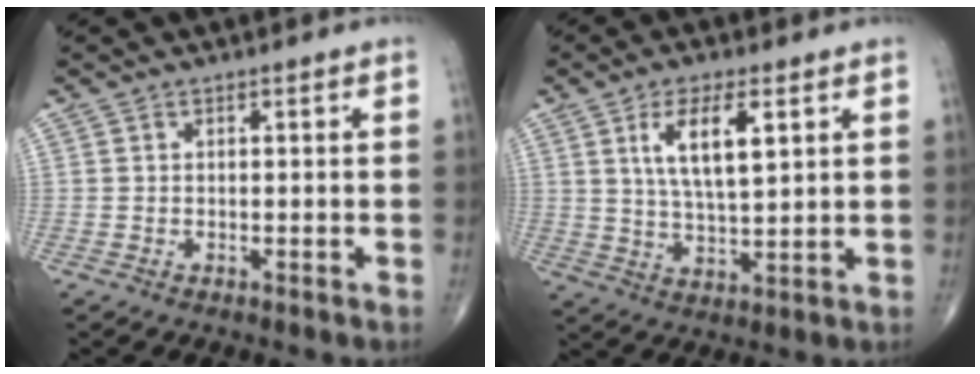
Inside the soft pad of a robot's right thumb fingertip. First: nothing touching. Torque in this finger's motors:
{"motor_torque": [-0.41, 0.38, 1.04, 0.53, 0.24]}